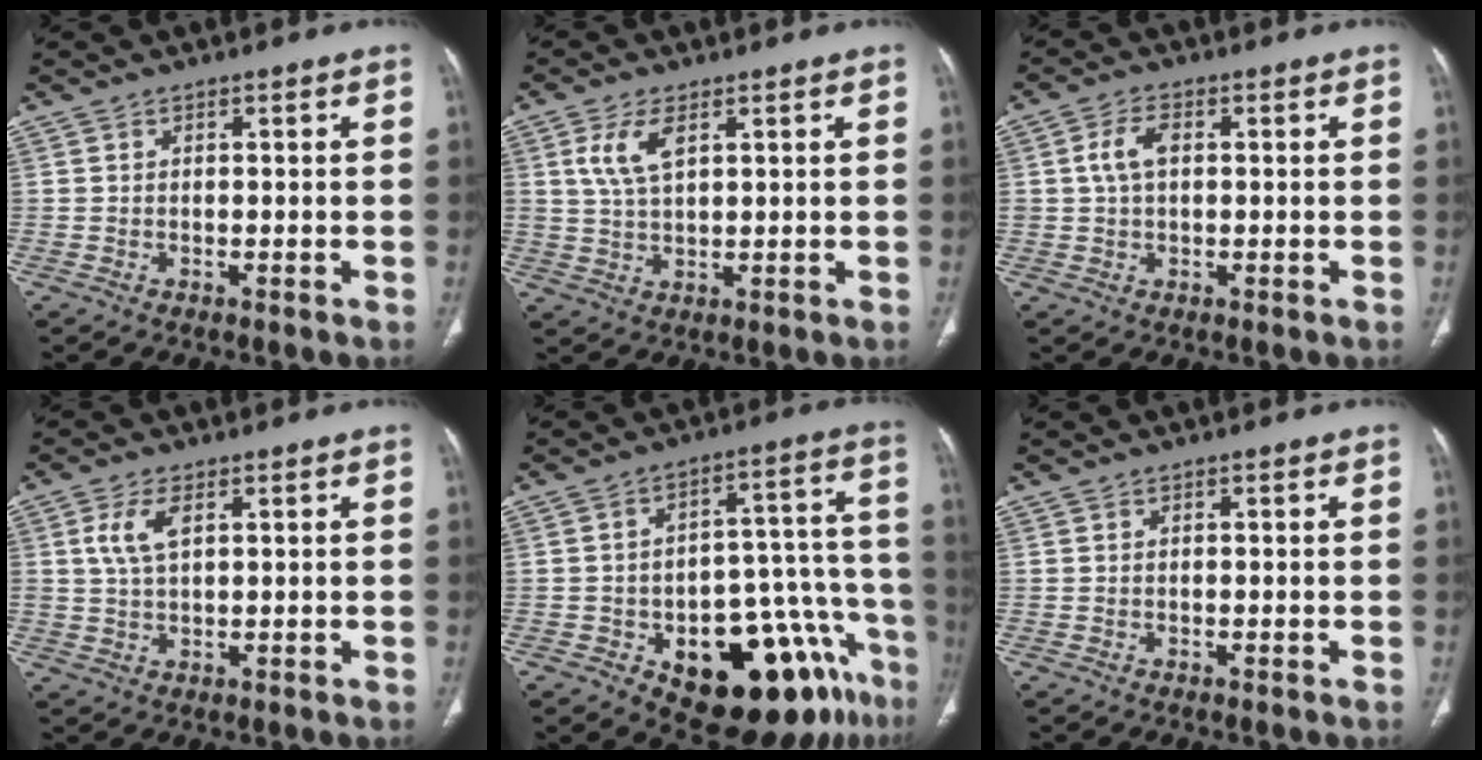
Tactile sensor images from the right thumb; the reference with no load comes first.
{"total": 6.1, "force": [2.4, 2.8, 4.8], "torque": [-0.106, -0.007, 0.051]}
{"total": 4.7, "force": [0.8, 2.9, 3.6], "torque": [-0.076, 0.009, 0.014]}
{"total": 5.2, "force": [1.7, 2.5, 4.2], "torque": [-0.093, 0.000, 0.035]}
{"total": 22.5, "force": [-11.7, 9.9, 16.5], "torque": [-0.150, 0.087, -0.153]}
{"total": 0.0}